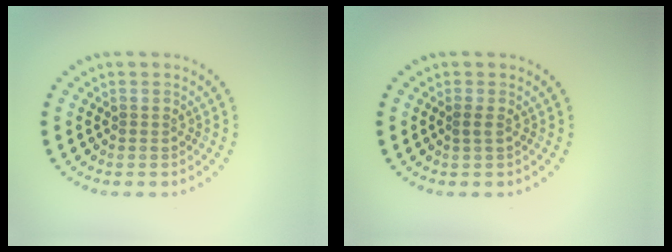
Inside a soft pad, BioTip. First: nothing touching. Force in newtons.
{"total": 0.6, "press": 0.6, "slide": 0.1}